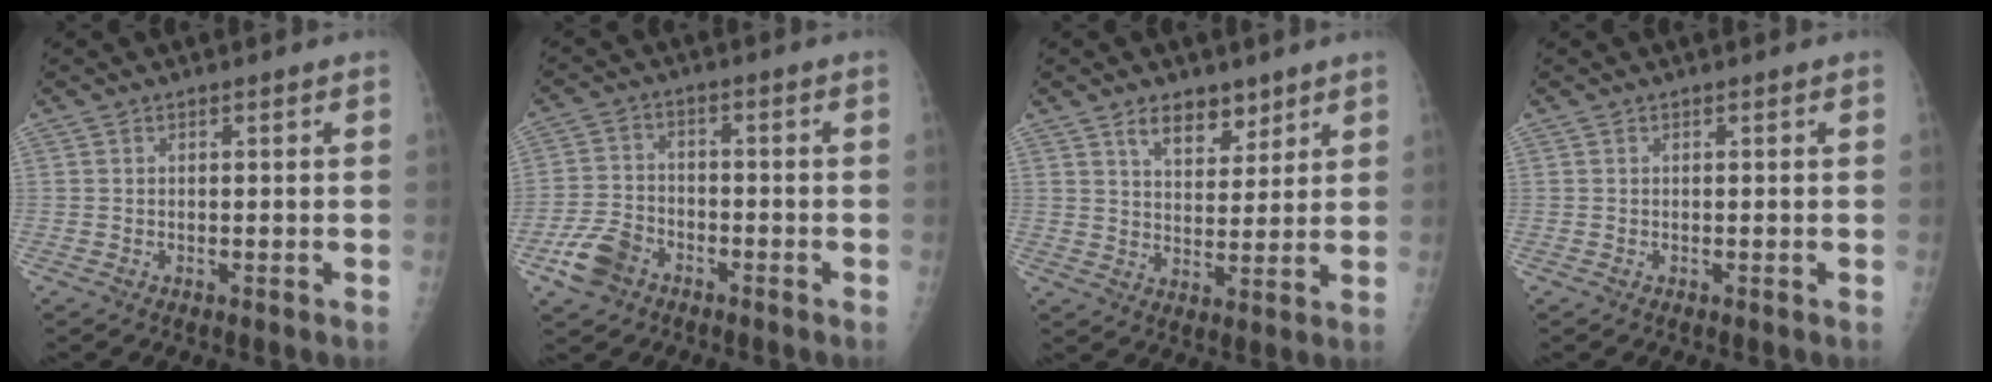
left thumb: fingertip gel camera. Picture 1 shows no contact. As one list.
[{"total": 7.5, "force": [-4.2, 5.1, 3.5], "torque": [-0.065, 0.020, -0.079]}, {"total": 7.4, "force": [5.0, 4.0, 3.8], "torque": [-0.032, -0.034, 0.085]}, {"total": 0.0}]